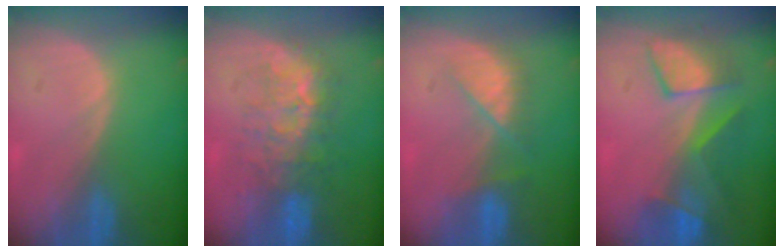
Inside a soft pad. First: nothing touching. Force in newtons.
{"total": 8.2, "press": 7.9, "slide": 2.3}
{"total": 5.0, "press": 5.0, "slide": 0.4}
{"total": 7.9, "press": 7.7, "slide": 1.8}